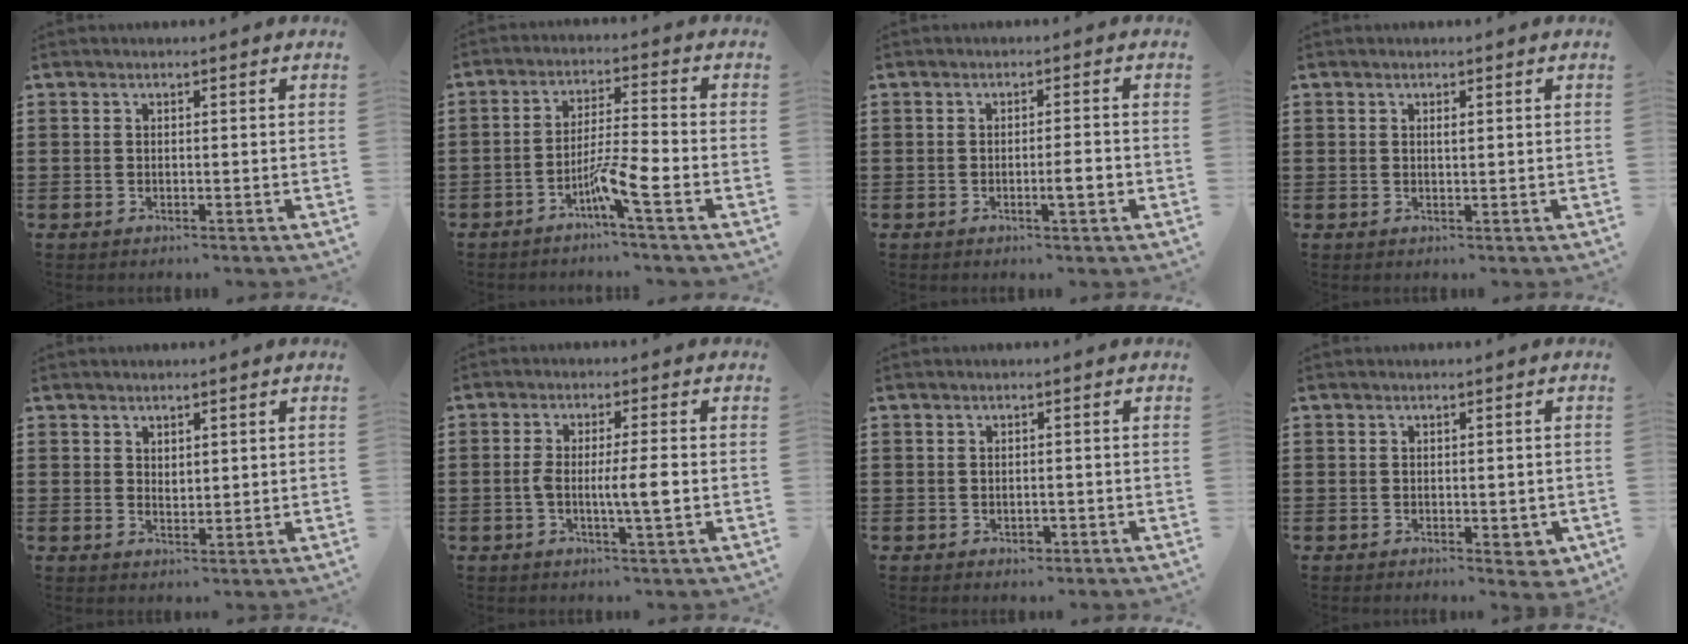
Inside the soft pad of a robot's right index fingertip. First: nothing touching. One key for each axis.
{"total": 6.4, "fx": -3.5, "fy": 0.1, "fz": 5.3, "tx": -0.109, "ty": -0.010, "tz": -0.066}
{"total": 2.9, "fx": -0.9, "fy": 0.3, "fz": 2.8, "tx": -0.047, "ty": -0.002, "tz": -0.016}
{"total": 0.8, "fx": 0.3, "fy": 0.2, "fz": 0.7, "tx": -0.015, "ty": 0.000, "tz": 0.005}
{"total": 1.7, "fx": 1.5, "fy": 0.8, "fz": 0.3, "tx": -0.008, "ty": 0.005, "tz": 0.028}
{"total": 5.4, "fx": -0.8, "fy": 0.5, "fz": 5.3, "tx": -0.109, "ty": -0.007, "tz": -0.023}
{"total": 1.1, "fx": -0.4, "fy": 0.7, "fz": 0.7, "tx": -0.015, "ty": 0.001, "tz": -0.008}
{"total": 1.9, "fx": -0.5, "fy": 0.8, "fz": 1.6, "tx": -0.027, "ty": -0.002, "tz": -0.007}